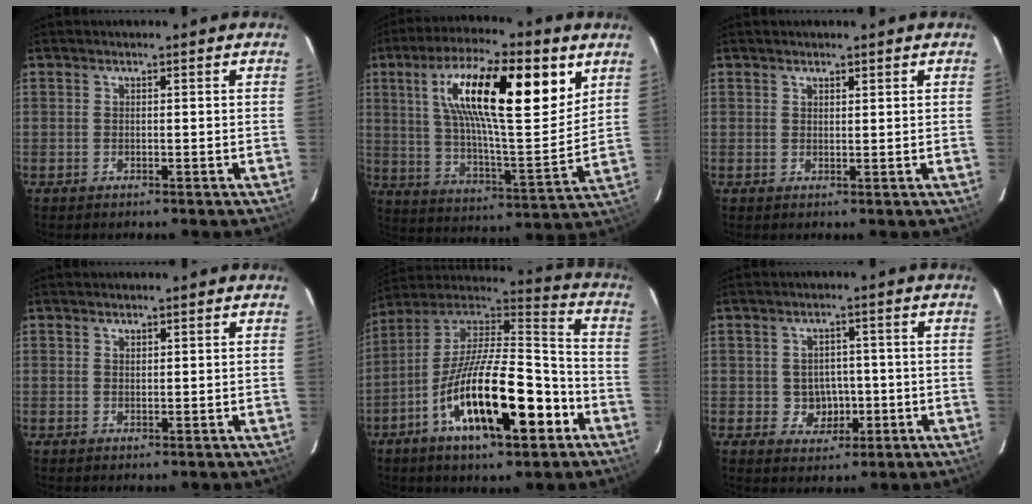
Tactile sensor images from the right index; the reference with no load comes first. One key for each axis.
{"total": 23.6, "fx": 9.9, "fy": 6.6, "fz": 20.4, "tx": -0.339, "ty": 0.019, "tz": 0.163}
{"total": 1.1, "fx": 0.9, "fy": 0.5, "fz": 0.3, "tx": -0.005, "ty": 0.002, "tz": 0.016}
{"total": 0.8, "fx": 0.6, "fy": 0.5, "fz": 0.2, "tx": -0.003, "ty": 0.002, "tz": 0.011}
{"total": 23.4, "fx": -9.9, "fy": 7.7, "fz": 19.7, "tx": -0.342, "ty": -0.019, "tz": -0.169}
{"total": 5.0, "fx": -0.9, "fy": 4.7, "fz": 1.6, "tx": -0.037, "ty": 0.012, "tz": 0.004}